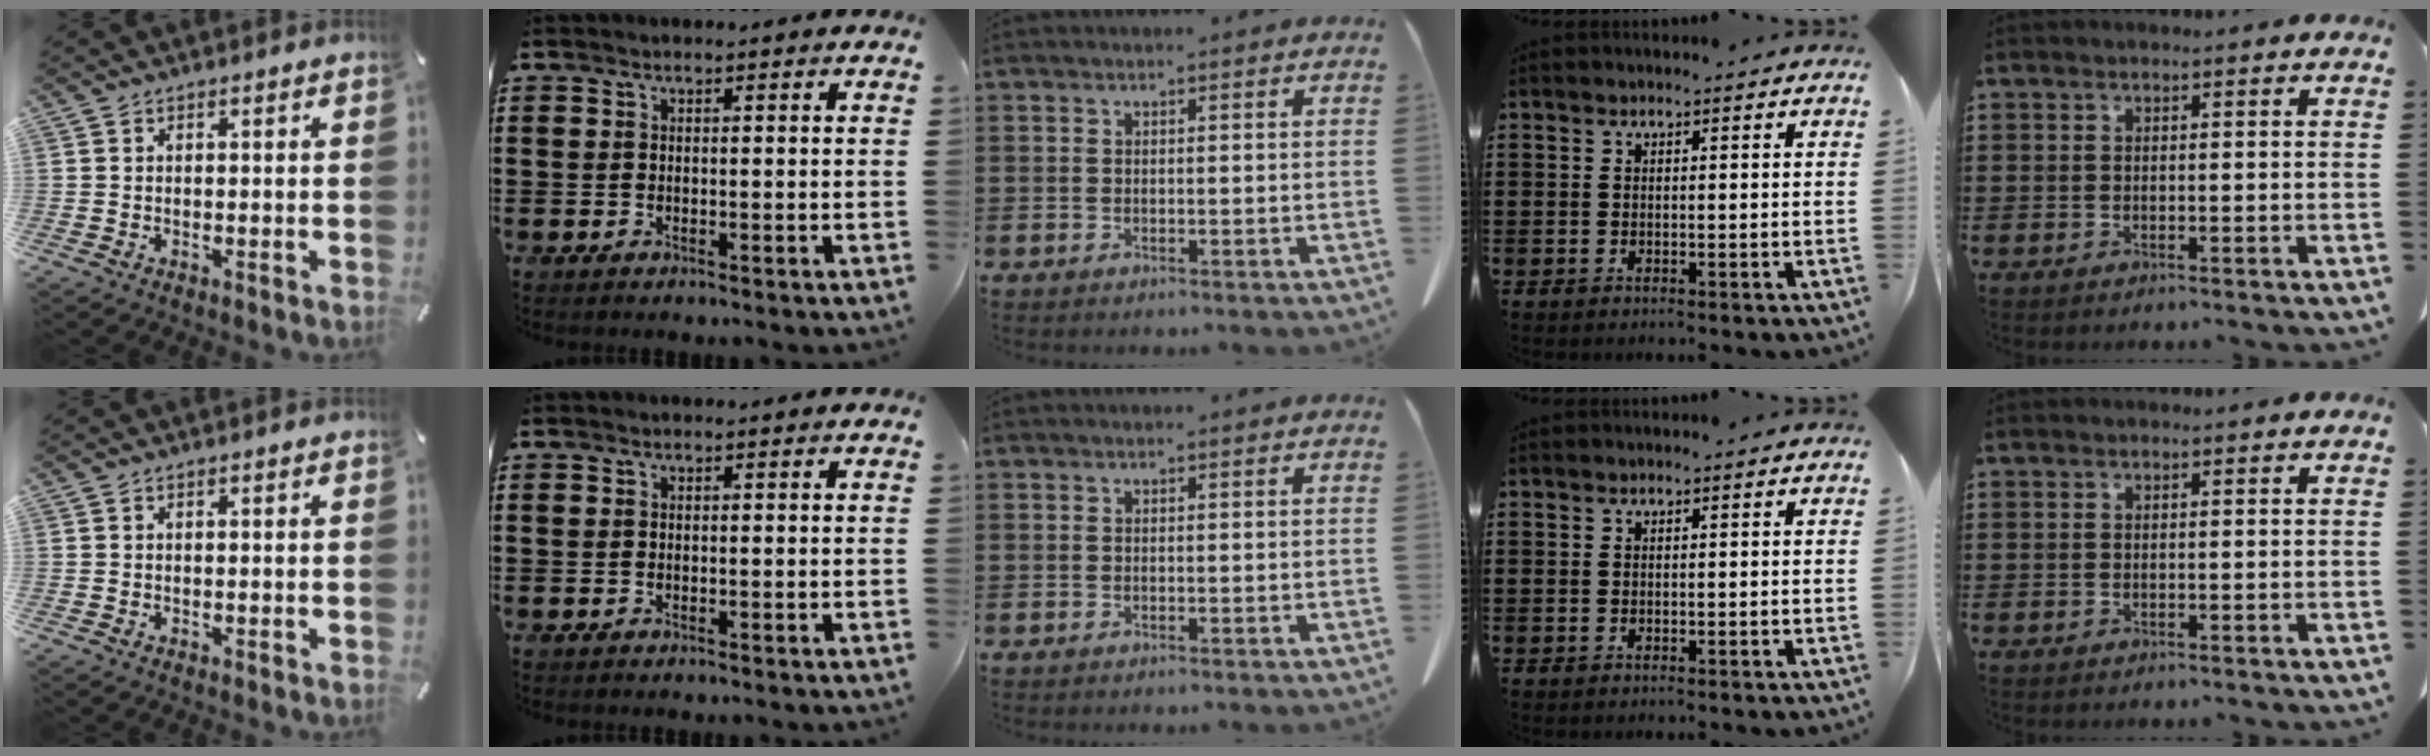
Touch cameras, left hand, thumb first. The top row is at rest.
{}